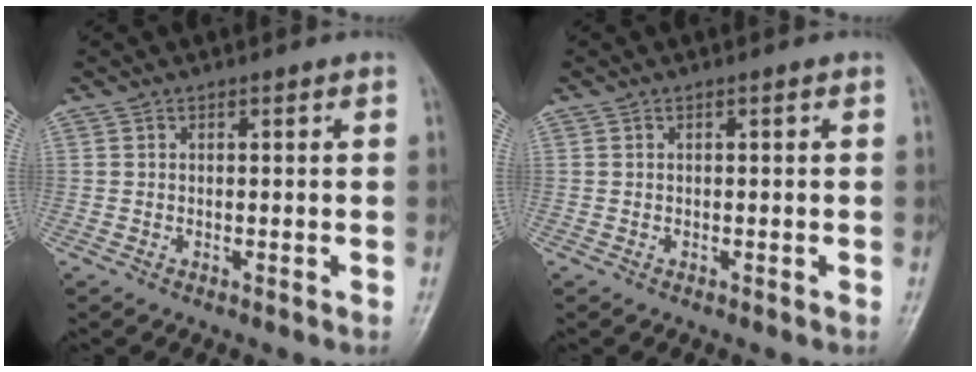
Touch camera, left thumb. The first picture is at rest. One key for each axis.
{"total": 0.0}